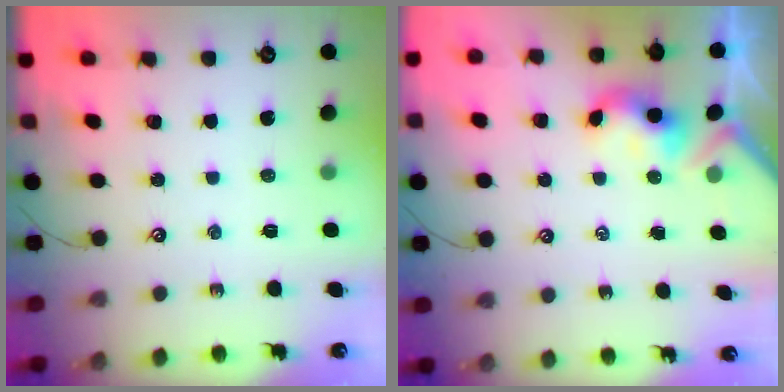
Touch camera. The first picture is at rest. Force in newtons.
{"total": 3.4, "press": 3.4, "slide": 0.3}